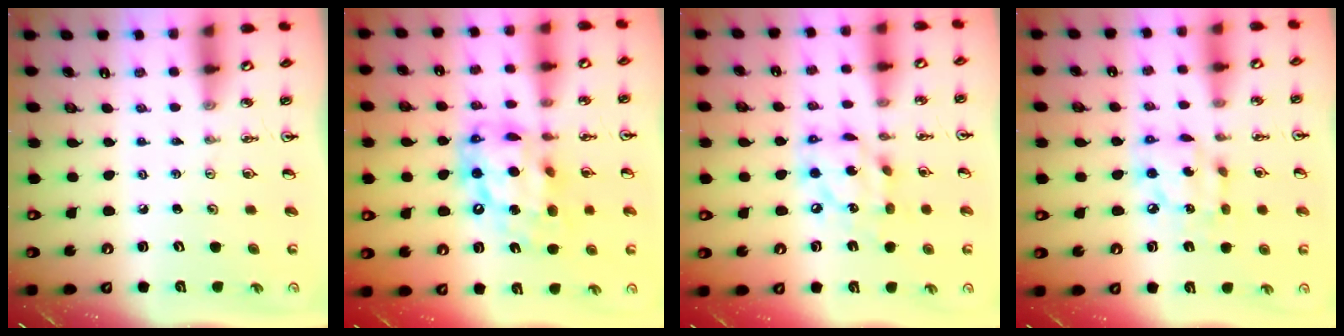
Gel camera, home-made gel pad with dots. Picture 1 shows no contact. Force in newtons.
{"total": 16.3, "press": 16.2, "slide": 1.2}
{"total": 12.6, "press": 12.5, "slide": 1.0}
{"total": 10.0, "press": 9.9, "slide": 1.0}